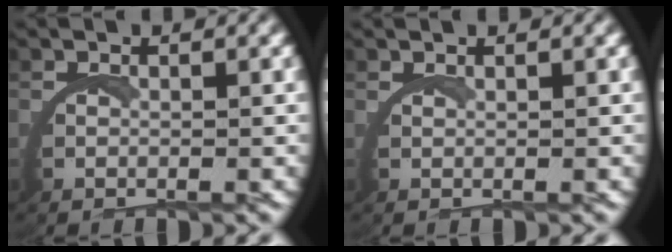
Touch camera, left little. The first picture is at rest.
{"total": 1.1, "force": [0.8, -0.7, -0.1], "torque": [0.001, 0.004, 0.015]}